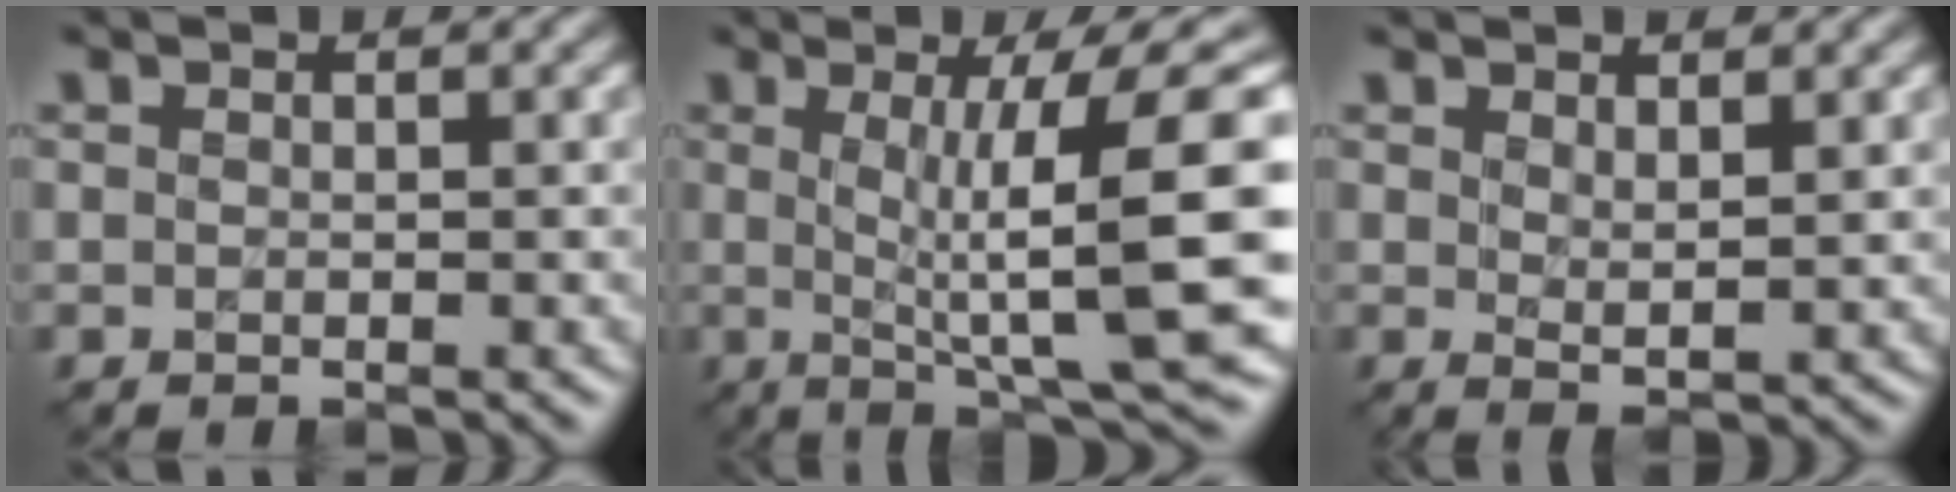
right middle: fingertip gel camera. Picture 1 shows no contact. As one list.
[{"total": 11.9, "force": [1.0, 2.2, 11.6], "torque": [-0.157, 0.005, 0.019]}, {"total": 1.7, "force": [1.2, 0.2, 1.1], "torque": [-0.019, -0.003, 0.022]}]